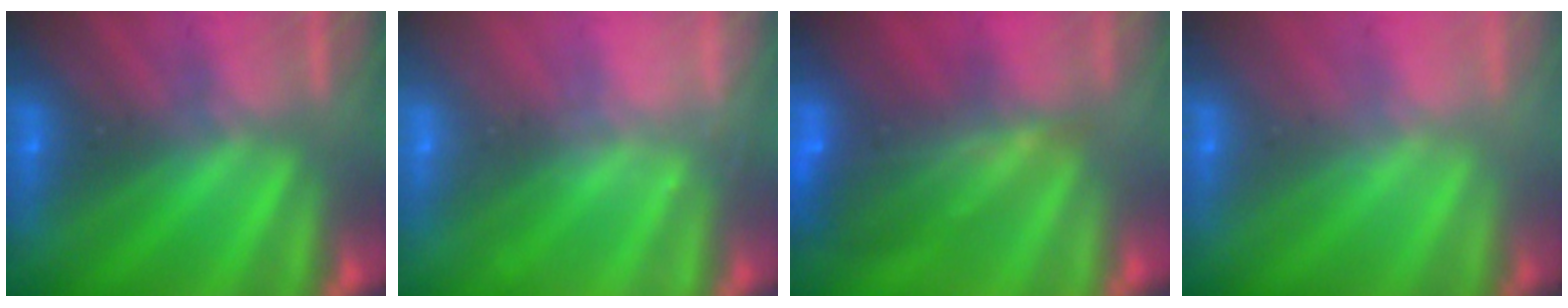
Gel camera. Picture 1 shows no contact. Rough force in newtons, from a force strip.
{"total": 2.2}
{"total": 6.9}
{"total": 2.1}